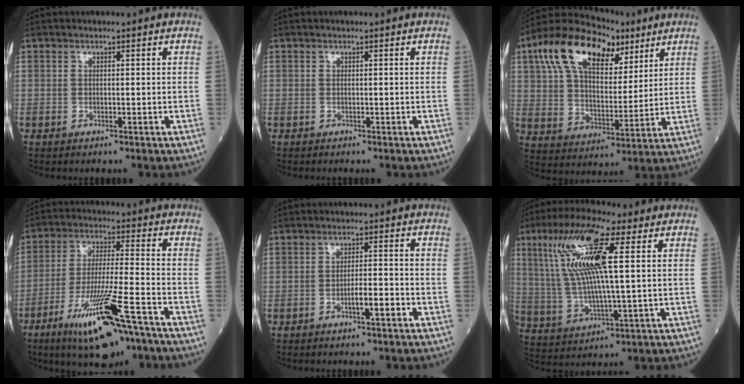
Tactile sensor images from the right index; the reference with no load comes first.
{"total": 0.0}
{"total": 18.1, "force": [9.3, 9.0, 12.6], "torque": [-0.244, 0.041, 0.164]}
{"total": 15.2, "force": [-9.1, 1.7, 12.1], "torque": [-0.231, -0.032, -0.158]}
{"total": 3.8, "force": [-1.8, 0.4, 3.4], "torque": [-0.055, 0.000, -0.031]}
{"total": 15.5, "force": [5.0, 2.1, 14.6], "torque": [-0.306, 0.017, 0.090]}